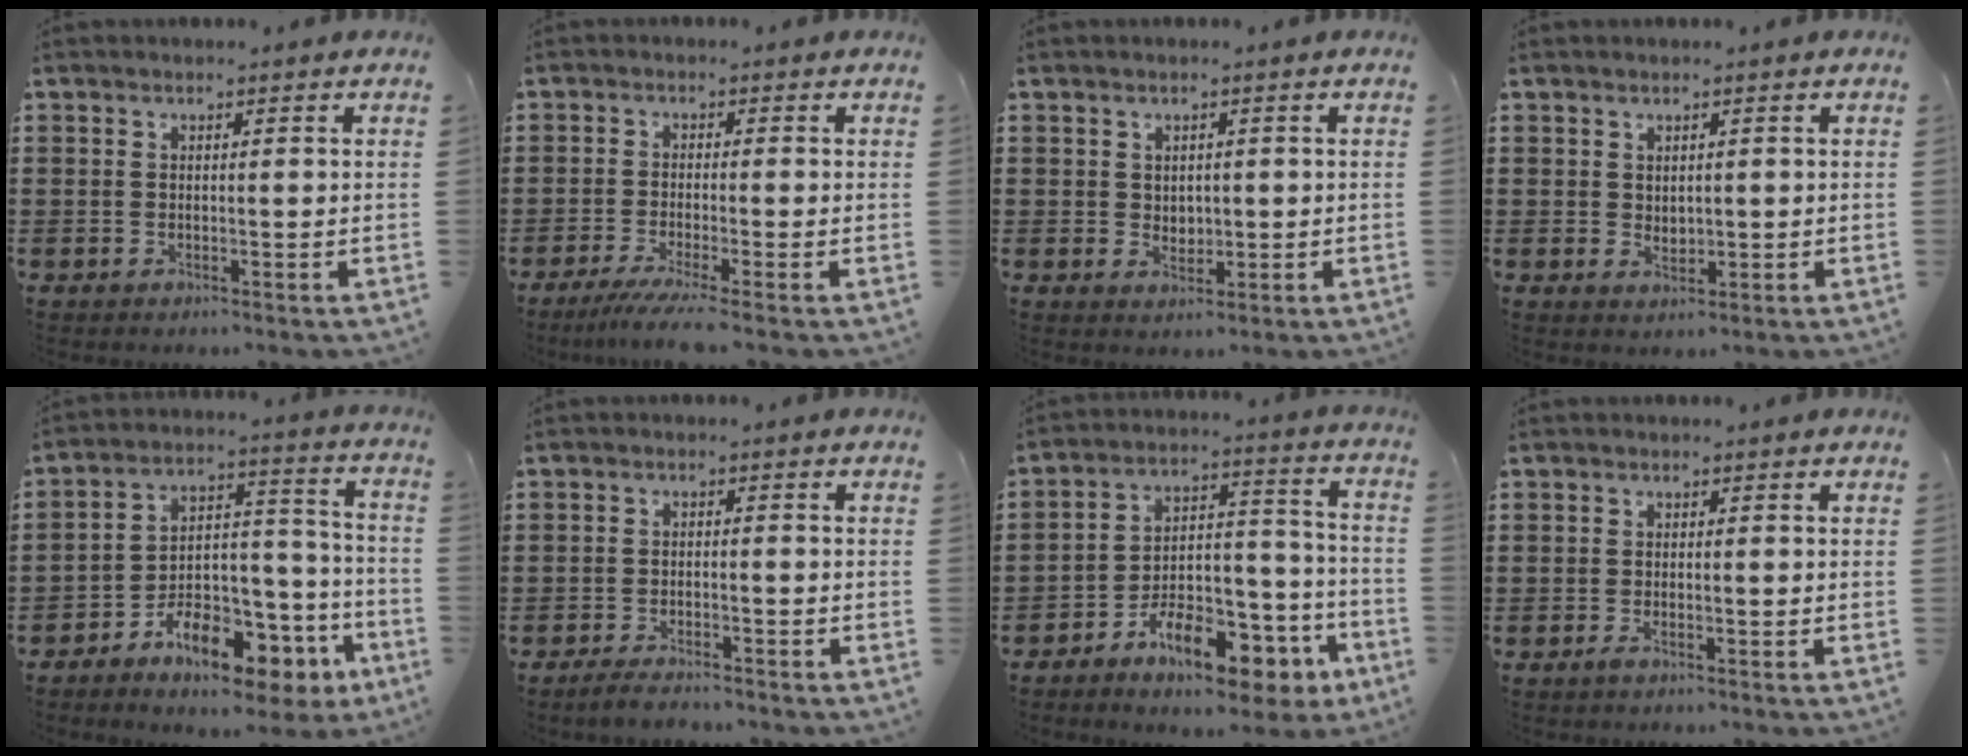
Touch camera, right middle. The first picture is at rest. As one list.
[{"total": 3.5, "force": [-2.7, -0.4, 2.2], "torque": [-0.051, -0.018, -0.052]}, {"total": 1.9, "force": [0.5, 1.6, 0.8], "torque": [-0.011, 0.004, 0.006]}, {"total": 1.4, "force": [0.7, 1.0, 0.7], "torque": [-0.007, 0.001, 0.010]}, {"total": 10.4, "force": [-7.4, 4.9, 5.4], "torque": [-0.085, 0.032, -0.130]}, {"total": 2.6, "force": [-2.4, 0.3, 0.7], "torque": [-0.020, 0.001, -0.052]}, {"total": 11.3, "force": [-8.0, 4.9, 6.3], "torque": [-0.097, 0.040, -0.141]}, {"total": 0.8, "force": [-0.5, 0.1, 0.6], "torque": [-0.015, -0.006, -0.007]}]